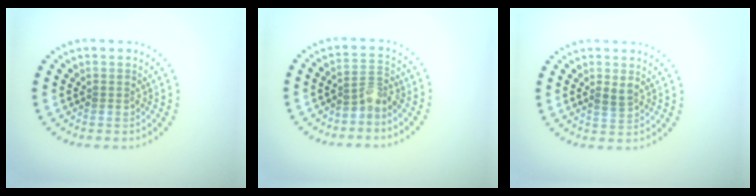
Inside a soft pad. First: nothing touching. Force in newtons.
{"total": 2.0, "press": 1.5, "slide": 1.4}
{"total": 1.2, "press": 1.1, "slide": 0.3}